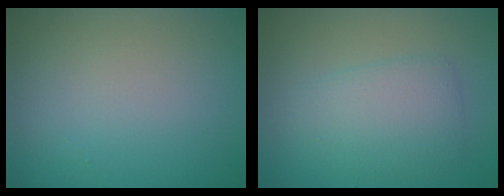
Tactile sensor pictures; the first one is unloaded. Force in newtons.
{"total": 3.6, "press": 3.6, "slide": 0.0}